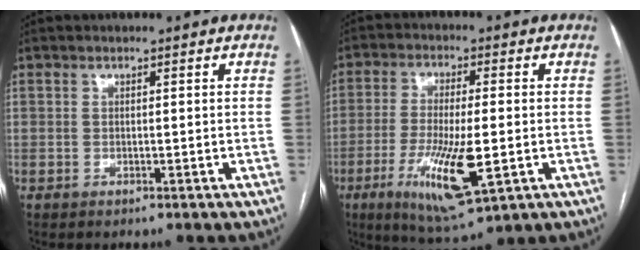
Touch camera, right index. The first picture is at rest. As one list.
[{"total": 12.4, "force": [-3.7, 2.3, 11.6], "torque": [-0.220, -0.027, -0.057]}]